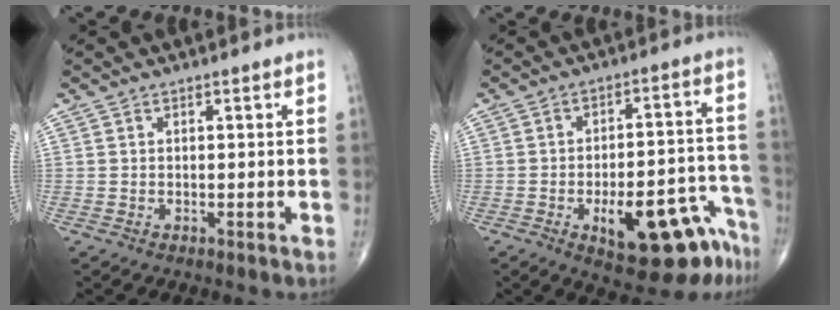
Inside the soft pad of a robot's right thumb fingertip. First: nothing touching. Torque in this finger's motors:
{"motor_torque": [1.78, 1.51, 0.76, -0.95, 0.27]}